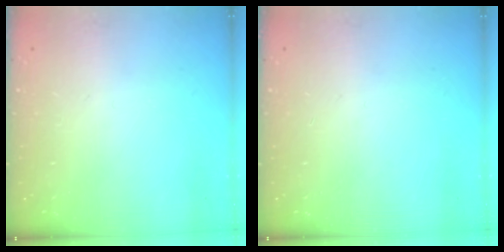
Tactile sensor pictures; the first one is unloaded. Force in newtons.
{"total": 0.0}